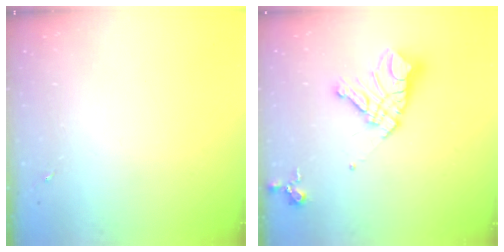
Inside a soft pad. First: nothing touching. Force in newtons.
{"total": 16.4, "press": 16.3, "slide": 2.1}